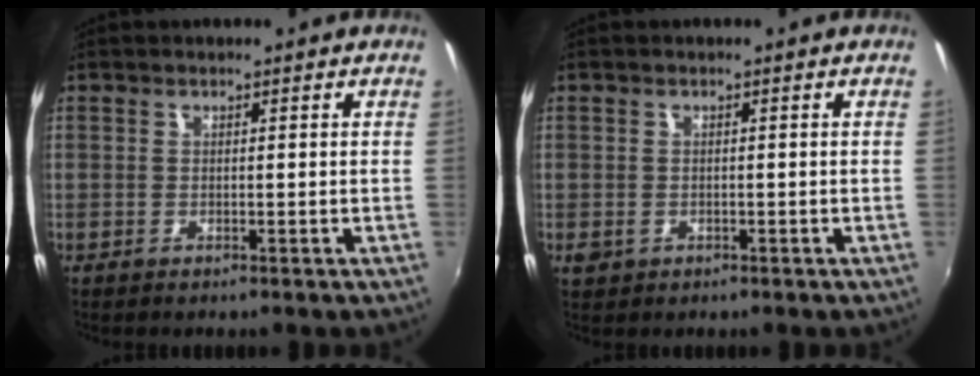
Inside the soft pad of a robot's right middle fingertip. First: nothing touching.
{"total": 2.0, "force": [-0.7, 1.7, 0.9], "torque": [-0.015, -0.005, -0.010]}